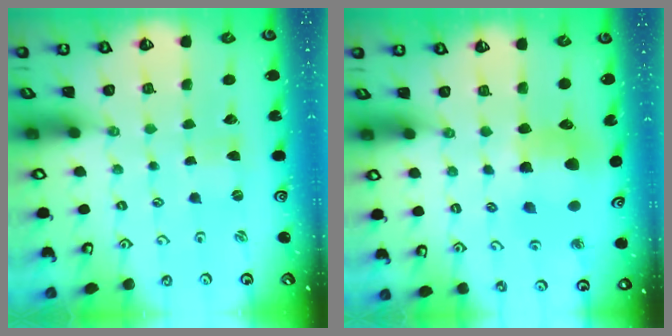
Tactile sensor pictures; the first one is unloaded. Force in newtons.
{"total": 10.0, "press": 9.9, "slide": 1.4}